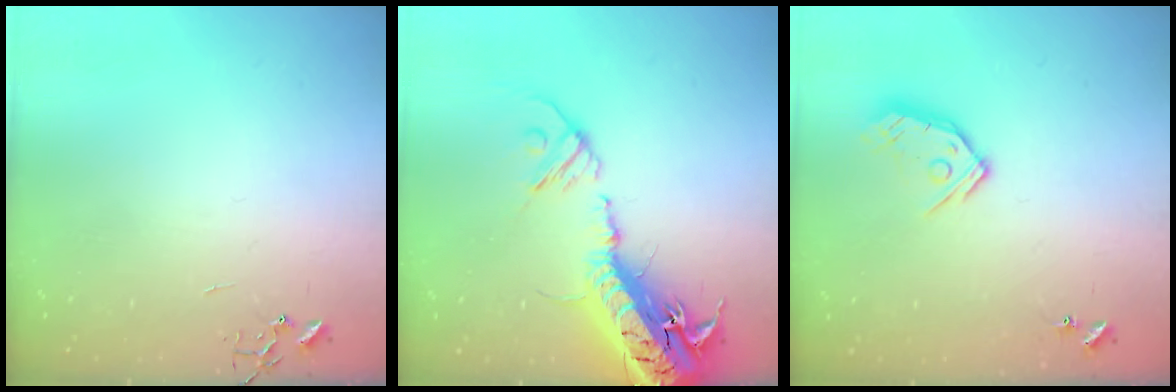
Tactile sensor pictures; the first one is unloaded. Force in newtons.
{"total": 23.7, "press": 23.1, "slide": 5.3}
{"total": 9.9, "press": 9.9, "slide": 0.8}